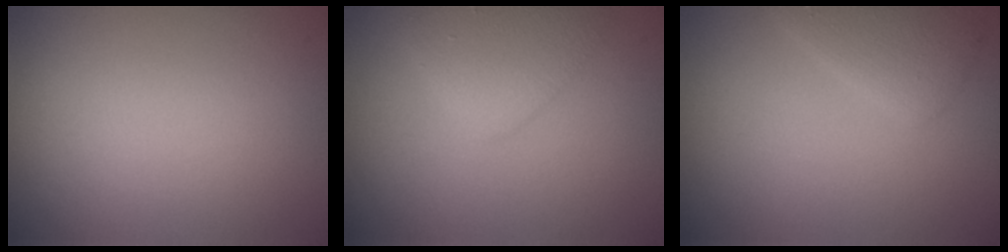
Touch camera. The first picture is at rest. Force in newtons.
{"total": 2.6, "press": 2.6, "slide": 0.1}
{"total": 2.1, "press": 2.1, "slide": 0.0}